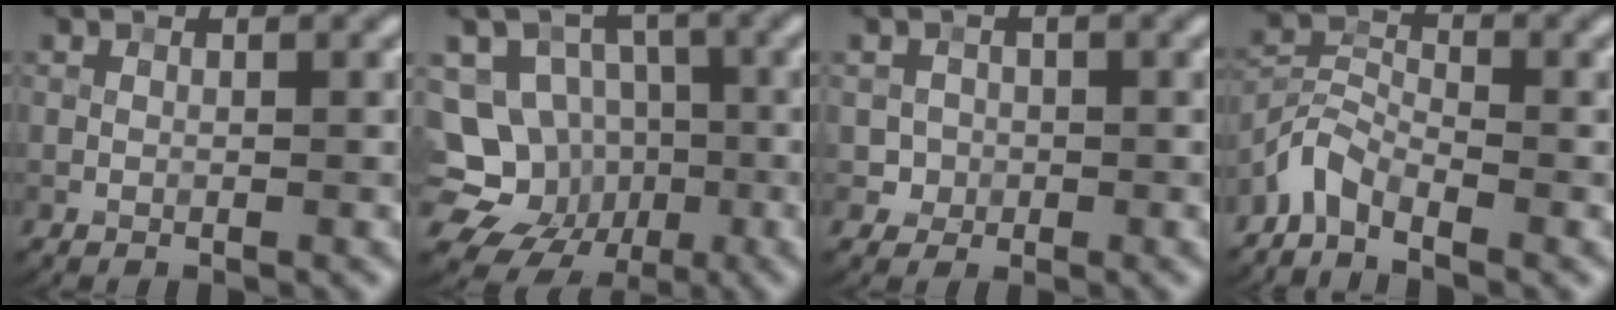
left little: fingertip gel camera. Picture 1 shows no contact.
{"total": 13.4, "force": [-3.6, 12.0, 4.7], "torque": [-0.108, 0.009, -0.064]}
{"total": 2.1, "force": [0.3, 2.0, 0.7], "torque": [-0.010, 0.002, 0.012]}
{"total": 3.3, "force": [-3.0, 0.9, 1.1], "torque": [-0.025, 0.007, -0.075]}